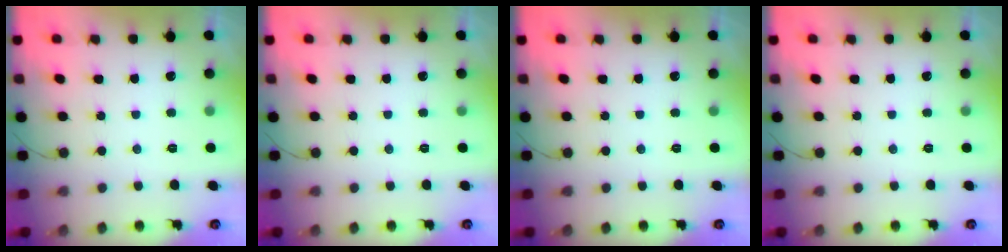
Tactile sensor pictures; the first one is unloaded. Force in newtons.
{"total": 0.0}
{"total": 0.0}
{"total": 0.0}